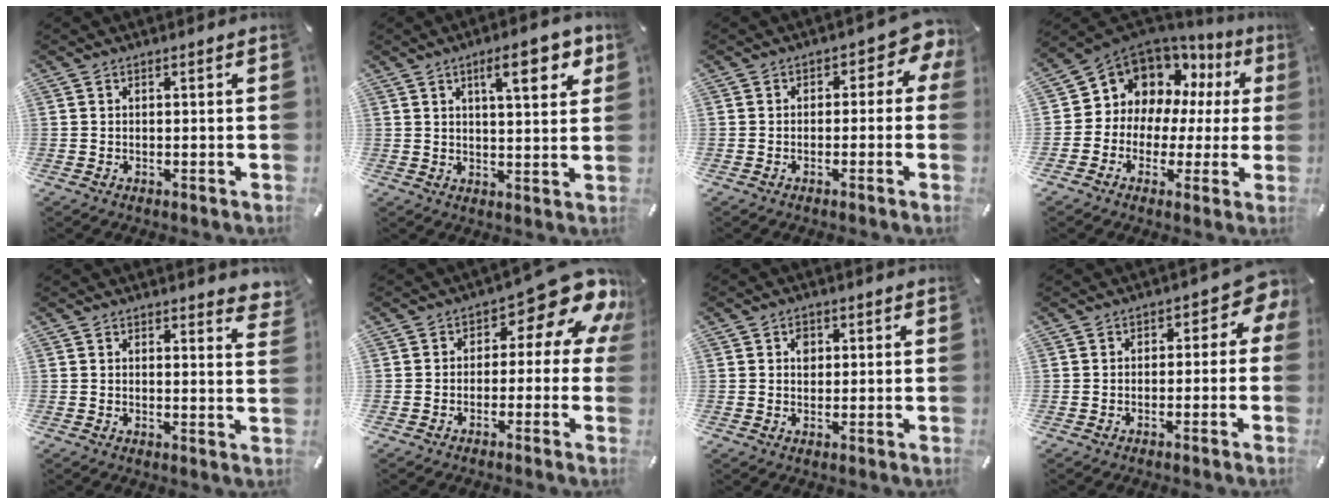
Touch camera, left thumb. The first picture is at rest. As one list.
[{"total": 9.9, "force": [5.1, 3.1, 7.9], "torque": [-0.117, -0.015, 0.080]}, {"total": 5.3, "force": [-0.1, 3.5, 3.9], "torque": [-0.051, 0.002, -0.006]}, {"total": 10.7, "force": [5.3, 8.9, 2.4], "torque": [-0.060, -0.056, 0.108]}, {"total": 2.6, "force": [2.2, 1.0, 0.9], "torque": [0.001, -0.015, 0.036]}, {"total": 14.2, "force": [6.6, 6.9, 10.6], "torque": [-0.132, -0.053, 0.107]}, {"total": 2.6, "force": [0.6, 2.2, 1.4], "torque": [-0.008, -0.007, 0.004]}, {"total": 5.1, "force": [-0.2, 3.5, 3.7], "torque": [-0.040, 0.000, -0.011]}]